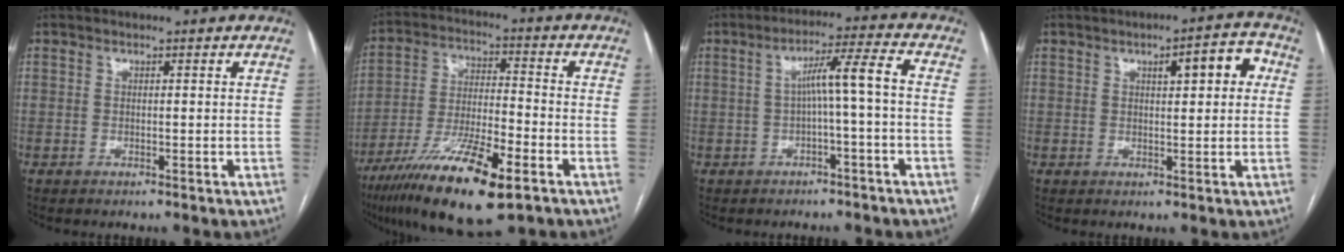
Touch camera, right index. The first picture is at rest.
{"total": 17.2, "force": [-9.9, 3.0, 13.7], "torque": [-0.259, -0.034, -0.172]}
{"total": 6.3, "force": [-0.6, -0.5, 6.2], "torque": [-0.102, 0.026, -0.005]}
{"total": 6.0, "force": [1.7, 1.5, 5.6], "torque": [-0.077, 0.020, 0.021]}